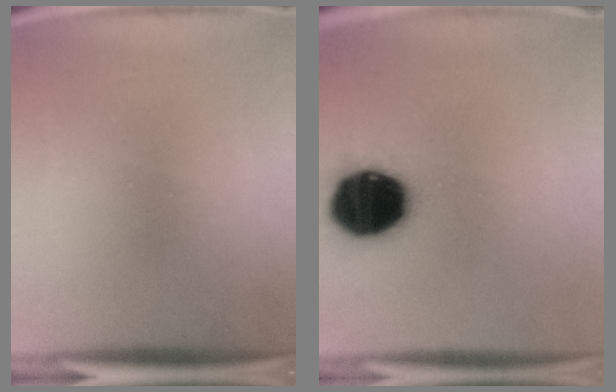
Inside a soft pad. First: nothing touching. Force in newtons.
{"total": 20.0}